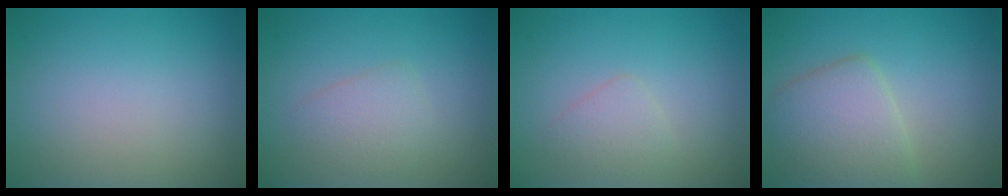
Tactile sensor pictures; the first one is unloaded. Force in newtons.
{"total": 2.1, "press": 2.1, "slide": 0.1}
{"total": 1.6, "press": 1.6, "slide": 0.1}
{"total": 4.6, "press": 4.6, "slide": 0.4}